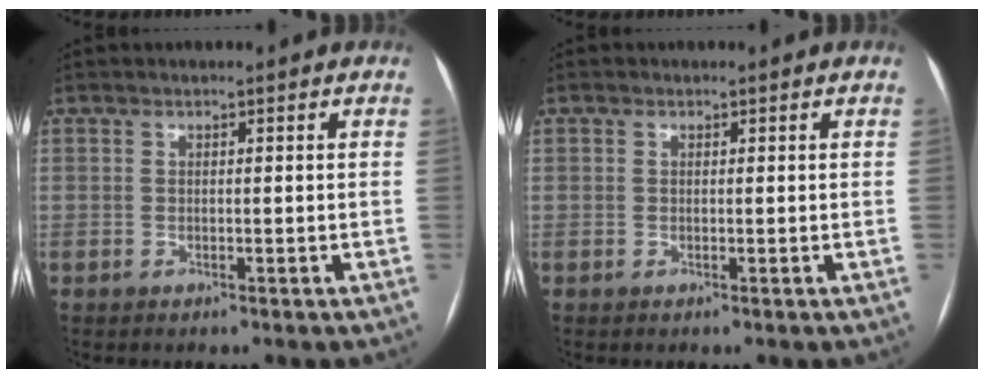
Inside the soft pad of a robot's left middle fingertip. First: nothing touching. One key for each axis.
{"total": 0.0}